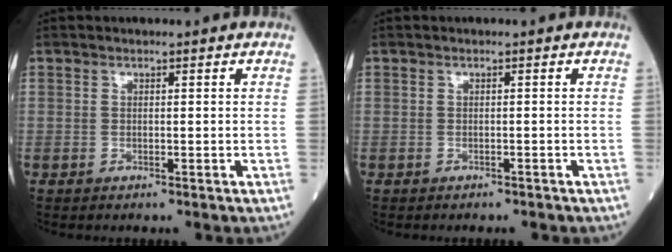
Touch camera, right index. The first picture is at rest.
{"total": 2.1, "force": [-1.8, 0.7, 0.8], "torque": [-0.019, -0.003, -0.016]}